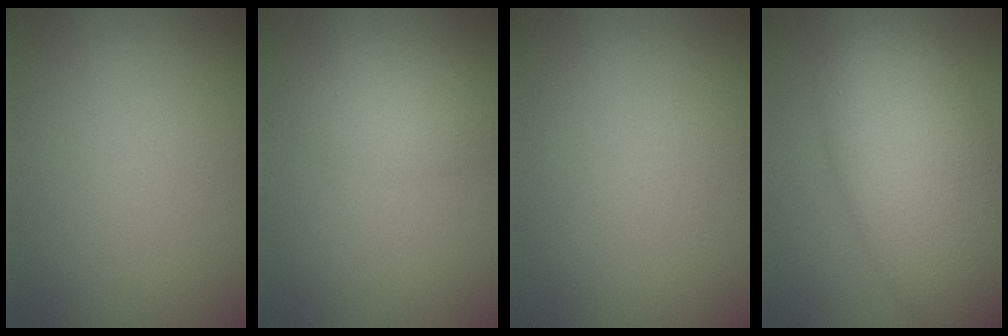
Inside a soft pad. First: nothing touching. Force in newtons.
{"total": 2.0, "press": 2.0, "slide": 0.1}
{"total": 0.0}
{"total": 11.4, "press": 11.3, "slide": 0.8}